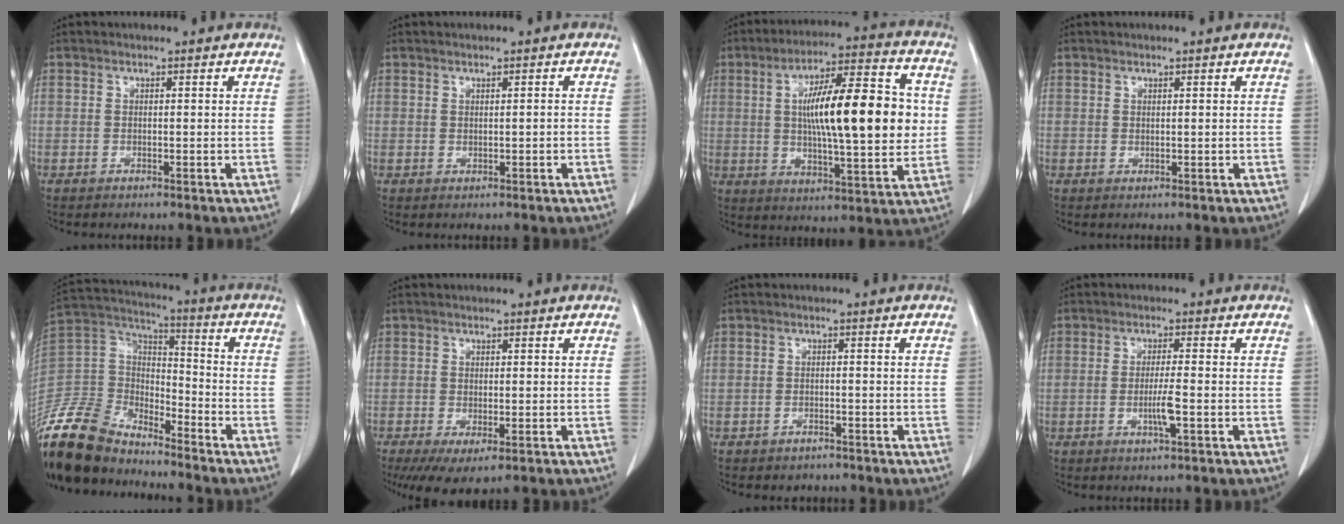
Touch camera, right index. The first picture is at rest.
{"total": 0.7, "force": [0.0, 0.2, 0.7], "torque": [-0.018, -0.002, 0.004]}
{"total": 19.1, "force": [2.0, 4.2, 18.6], "torque": [-0.302, 0.020, 0.029]}
{"total": 0.0}
{"total": 19.4, "force": [-17.1, 6.9, 6.2], "torque": [-0.152, 0.016, -0.321]}
{"total": 6.1, "force": [-3.2, 2.1, 4.7], "torque": [-0.075, -0.018, -0.051]}
{"total": 2.1, "force": [-1.6, 1.3, 0.5], "torque": [-0.013, 0.002, -0.018]}
{"total": 3.9, "force": [-1.1, 0.0, 3.7], "torque": [-0.073, -0.006, -0.021]}